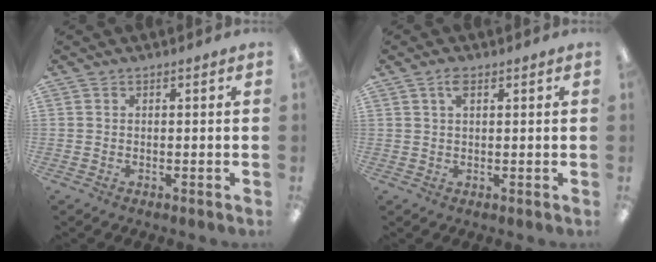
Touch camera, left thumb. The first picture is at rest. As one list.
[{"total": 2.9, "force": [1.6, 1.2, 2.1], "torque": [-0.040, 0.001, 0.025]}]